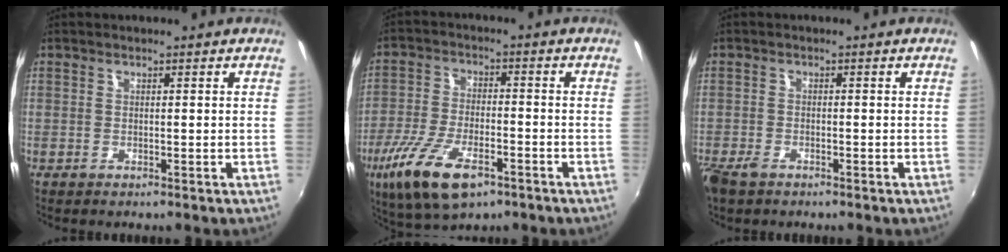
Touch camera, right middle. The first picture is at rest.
{"total": 14.0, "force": [-7.7, 5.8, 10.2], "torque": [-0.220, -0.035, -0.144]}
{"total": 3.9, "force": [-3.0, 1.6, 2.0], "torque": [-0.054, -0.014, -0.060]}